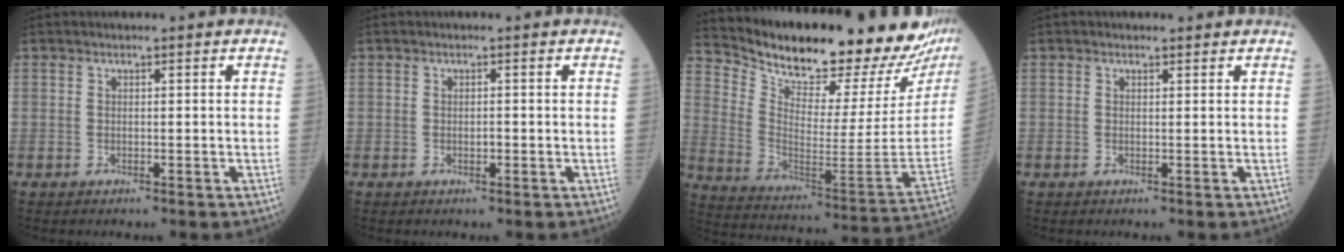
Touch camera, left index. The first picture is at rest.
{"total": 0.9, "force": [-0.3, 0.5, 0.7], "torque": [-0.011, 0.000, -0.006]}
{"total": 25.5, "force": [22.8, 3.4, 10.8], "torque": [-0.193, -0.092, 0.327]}
{"total": 0.6, "force": [0.5, 0.4, 0.1], "torque": [-0.005, -0.003, 0.003]}